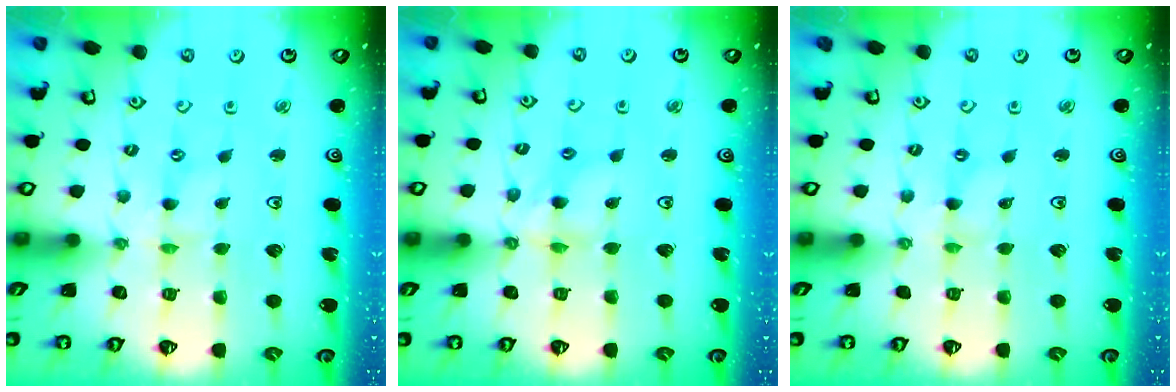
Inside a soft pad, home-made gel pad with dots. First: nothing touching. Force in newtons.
{"total": 6.4, "press": 6.3, "slide": 0.7}
{"total": 0.0}